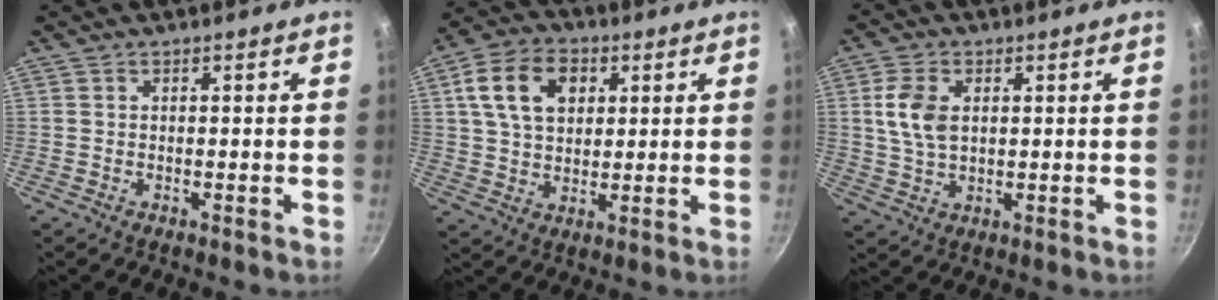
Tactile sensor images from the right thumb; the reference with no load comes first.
{"total": 12.3, "force": [3.8, 8.6, 7.9], "torque": [-0.123, 0.006, 0.058]}
{"total": 7.3, "force": [1.5, 4.6, 5.4], "torque": [-0.099, -0.001, 0.029]}